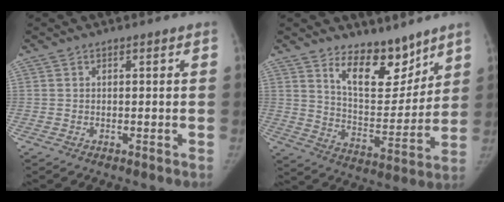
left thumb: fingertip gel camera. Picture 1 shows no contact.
{"total": 12.2, "force": [9.1, 5.6, 5.9], "torque": [-0.059, -0.082, 0.167]}